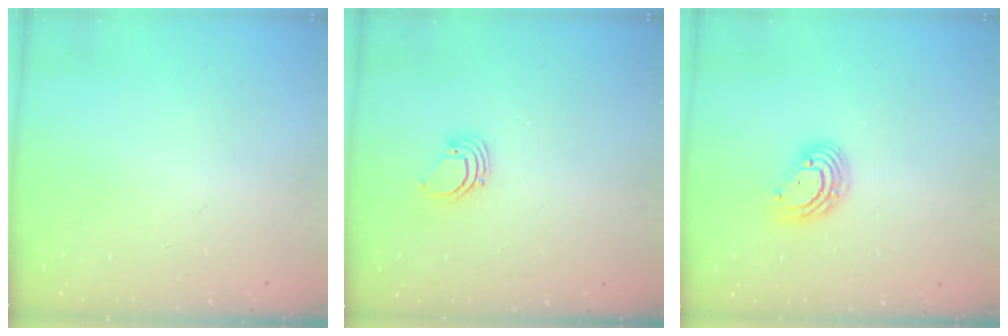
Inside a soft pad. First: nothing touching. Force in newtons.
{"total": 2.7, "press": 2.7, "slide": 0.1}
{"total": 7.9, "press": 7.8, "slide": 1.5}